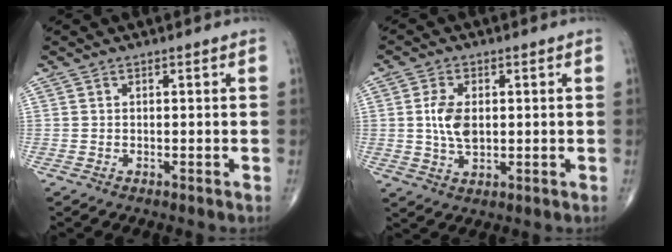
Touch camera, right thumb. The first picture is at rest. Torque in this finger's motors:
{"motor_torque": [0.83, 0.81, 0.87, 0.20, 0.05]}